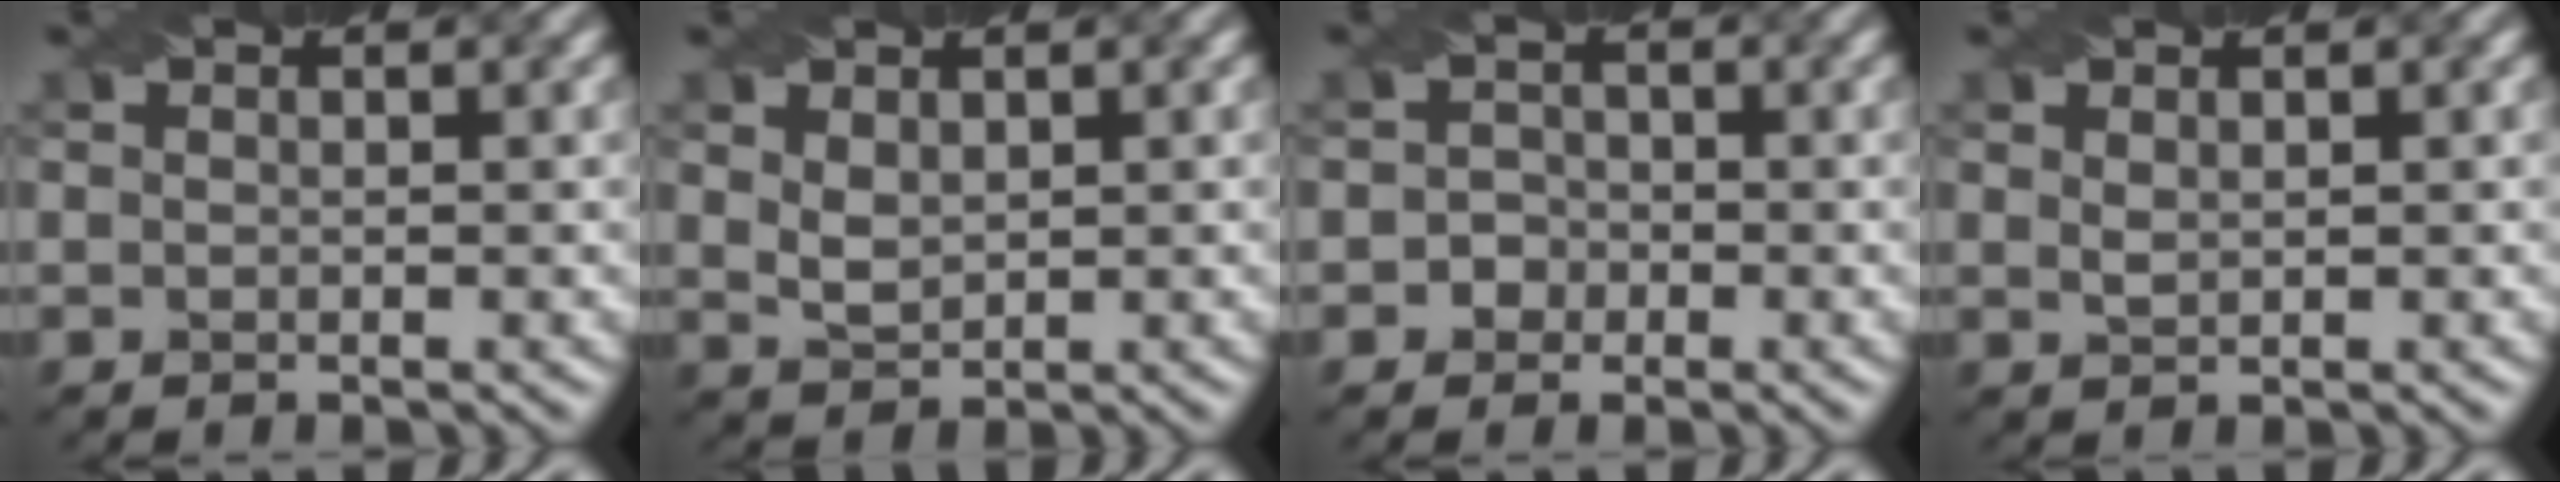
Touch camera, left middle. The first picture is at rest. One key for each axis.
{"total": 2.0, "fx": 1.0, "fy": 1.2, "fz": 1.1, "tx": -0.024, "ty": -0.002, "tz": 0.026}
{"total": 1.5, "fx": -0.5, "fy": 1.4, "fz": 0.1, "tx": 0.016, "ty": 0.003, "tz": -0.014}
{"total": 0.8, "fx": 0.6, "fy": 0.4, "fz": 0.4, "tx": -0.012, "ty": 0.000, "tz": 0.015}